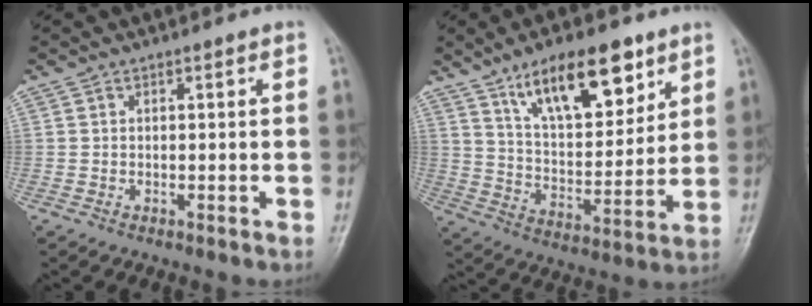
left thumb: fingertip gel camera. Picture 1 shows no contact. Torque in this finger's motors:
{"motor_torque": [0.65, 0.40, 1.39, -1.38, 0.28]}